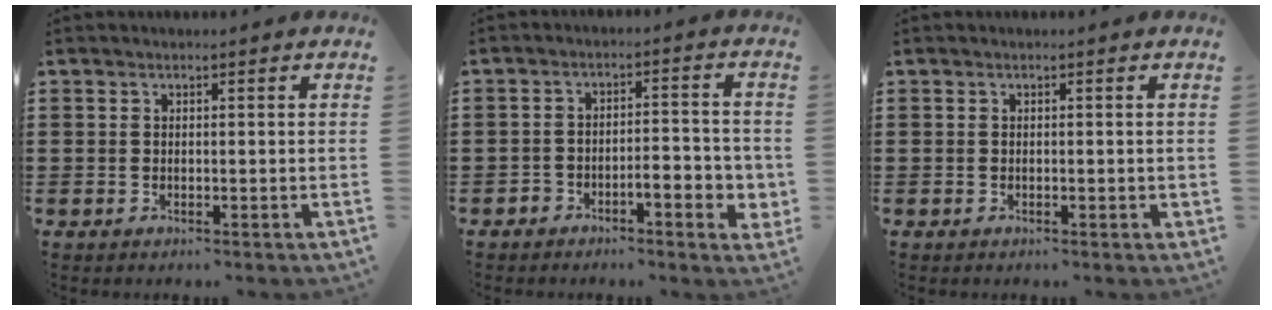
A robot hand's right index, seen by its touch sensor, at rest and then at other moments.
{"total": 4.3, "force": [-2.6, 1.7, 2.9], "torque": [-0.050, 0.009, -0.049]}
{"total": 0.0}